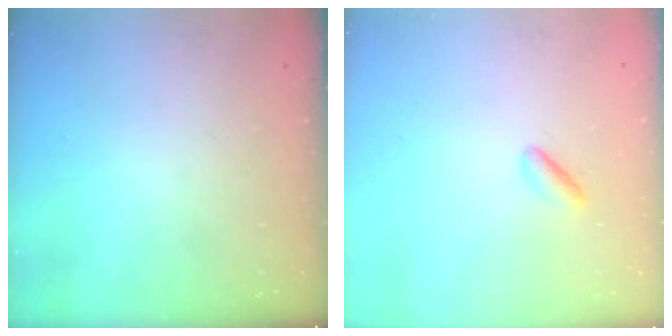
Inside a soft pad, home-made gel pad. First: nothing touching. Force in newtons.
{"total": 2.5, "press": 2.3, "slide": 1.1}